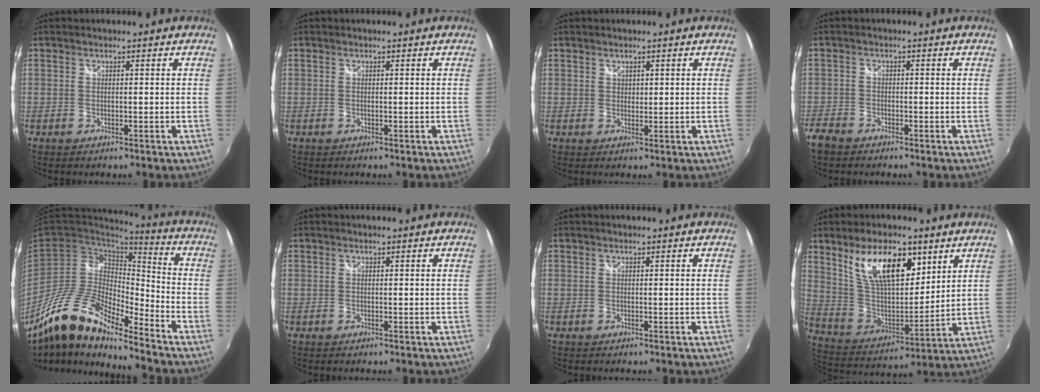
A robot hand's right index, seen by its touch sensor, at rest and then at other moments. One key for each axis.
{"total": 0.0}
{"total": 1.1, "fx": 0.8, "fy": 0.8, "fz": 0.2, "tx": 0.001, "ty": 0.002, "tz": 0.013}
{"total": 4.2, "fx": -3.2, "fy": 2.6, "fz": 0.9, "tx": -0.034, "ty": -0.002, "tz": -0.067}
{"total": 15.7, "fx": -11.6, "fy": 3.8, "fz": 9.9, "tx": -0.185, "ty": -0.012, "tz": -0.229}
{"total": 0.0}
{"total": 0.0}
{"total": 17.4, "fx": 9.2, "fy": 7.9, "fz": 12.4, "tx": -0.221, "ty": 0.001, "tz": 0.177}